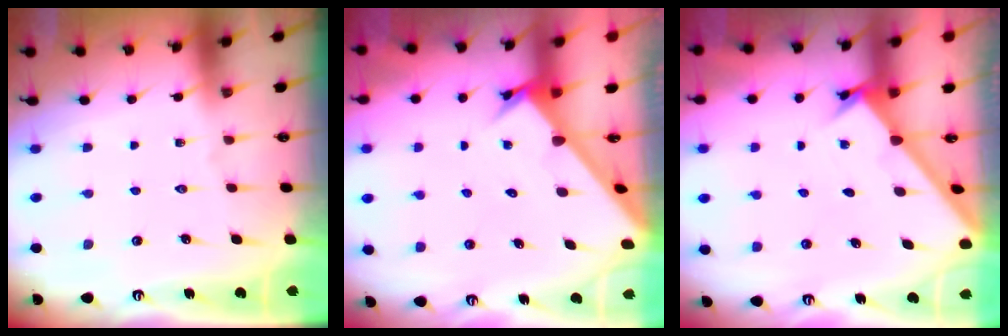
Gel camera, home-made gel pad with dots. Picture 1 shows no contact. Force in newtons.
{"total": 2.6, "press": 2.6, "slide": 0.3}
{"total": 1.7, "press": 1.7, "slide": 0.2}